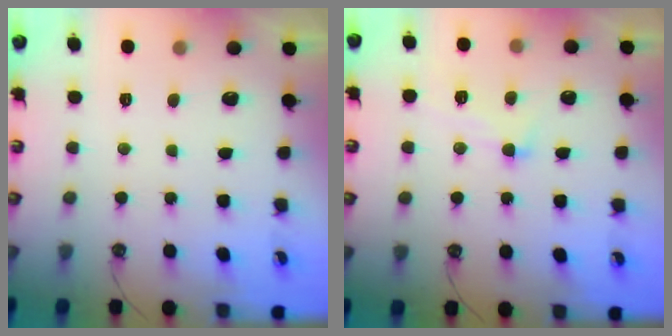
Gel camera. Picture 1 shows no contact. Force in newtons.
{"total": 2.2, "press": 2.0, "slide": 1.0}